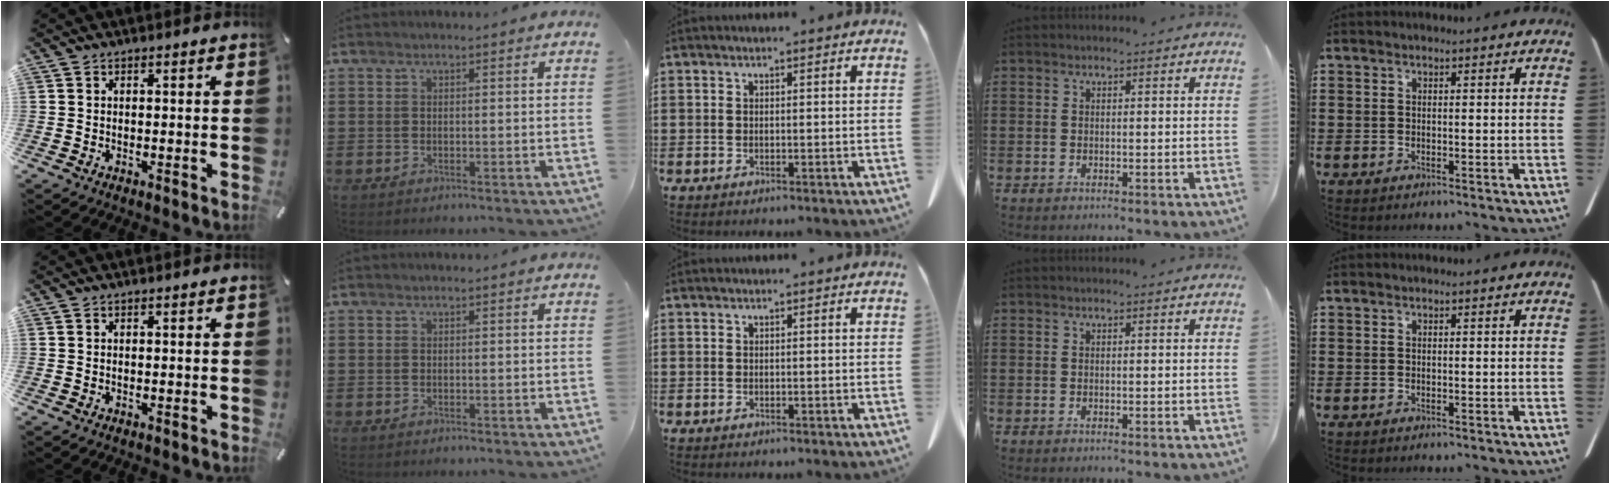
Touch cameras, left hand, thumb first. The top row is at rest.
{}